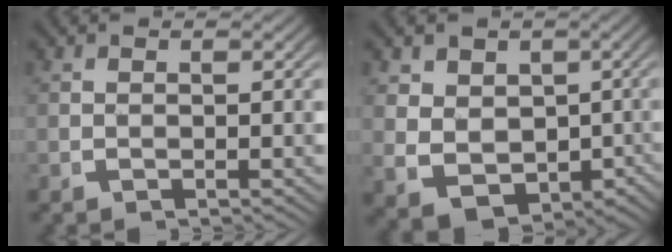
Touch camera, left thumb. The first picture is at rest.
{"total": 8.9, "force": [-2.5, 7.1, 4.8], "torque": [-0.119, -0.060, -0.010]}